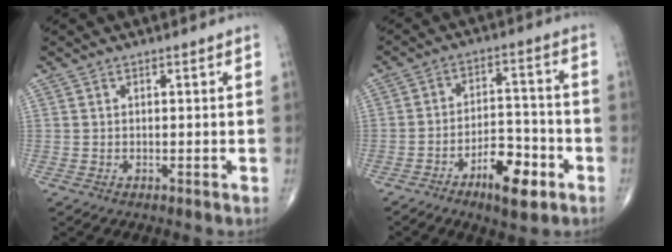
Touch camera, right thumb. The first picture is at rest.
{"total": 10.0, "force": [-5.4, 4.1, 7.4], "torque": [-0.100, 0.036, -0.086]}